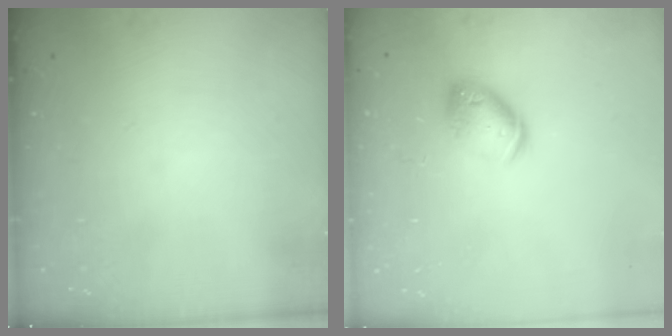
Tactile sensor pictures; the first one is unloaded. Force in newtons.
{"total": 9.3, "press": 9.1, "slide": 1.8}